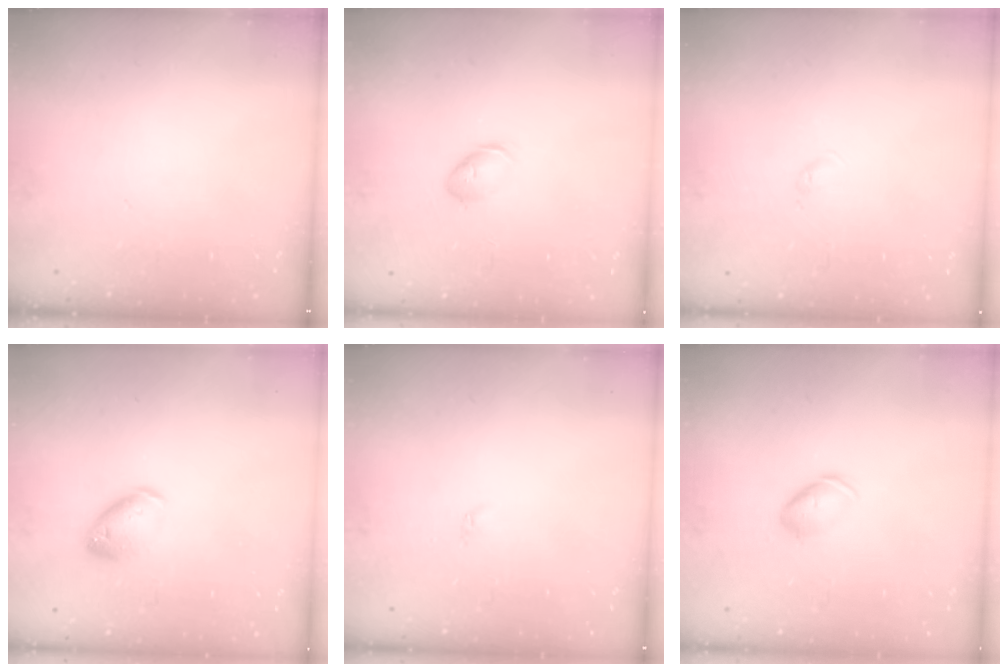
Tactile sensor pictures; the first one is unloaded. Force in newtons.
{"total": 6.4, "press": 6.2, "slide": 1.6}
{"total": 2.5, "press": 2.5, "slide": 0.5}
{"total": 9.0, "press": 9.0, "slide": 1.2}
{"total": 2.0, "press": 1.9, "slide": 0.4}
{"total": 6.5, "press": 6.5, "slide": 0.9}